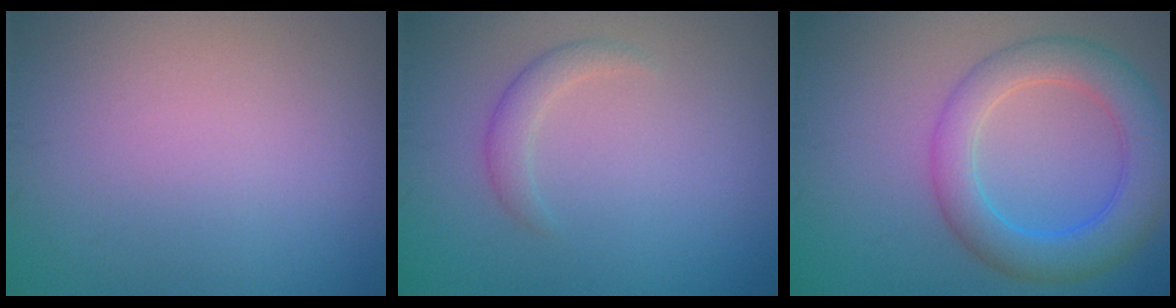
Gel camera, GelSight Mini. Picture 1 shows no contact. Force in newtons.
{"total": 1.6, "press": 1.6, "slide": 0.0}
{"total": 6.0, "press": 6.0, "slide": 0.3}